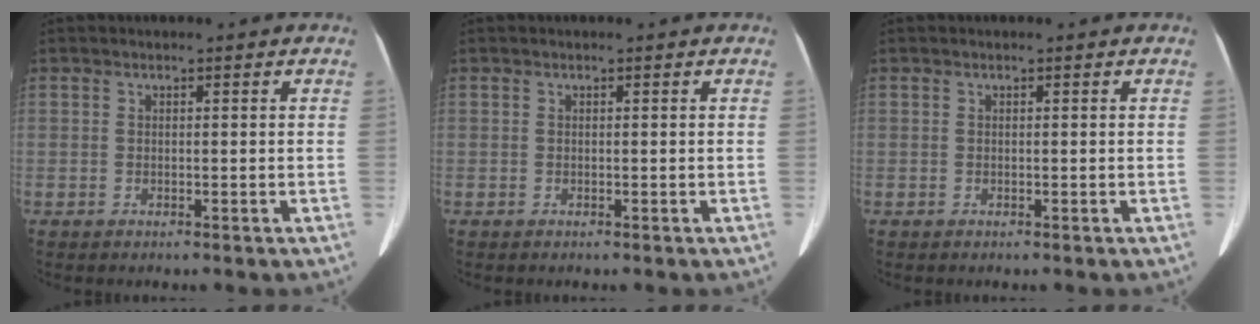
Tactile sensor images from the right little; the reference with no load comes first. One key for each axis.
{"total": 0.0}
{"total": 0.0}